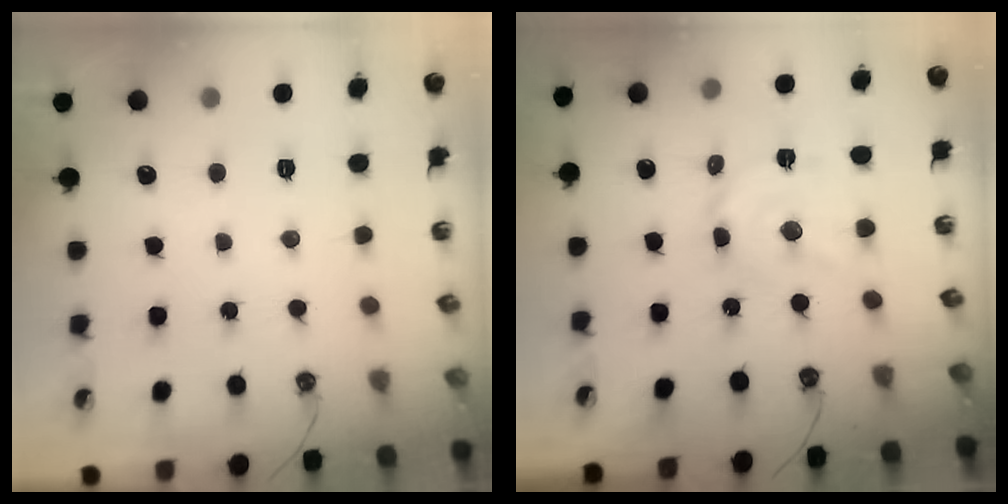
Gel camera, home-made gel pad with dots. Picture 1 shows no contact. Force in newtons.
{"total": 12.2, "press": 12.2, "slide": 0.9}